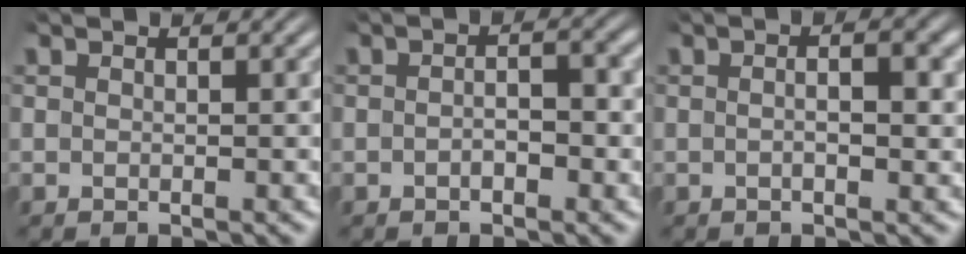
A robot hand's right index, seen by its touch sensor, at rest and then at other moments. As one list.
[{"total": 1.9, "force": [-0.7, 0.7, 1.7], "torque": [-0.019, 0.002, -0.017]}, {"total": 2.4, "force": [-0.1, 0.5, 2.3], "torque": [-0.029, 0.005, -0.007]}]